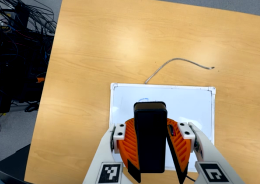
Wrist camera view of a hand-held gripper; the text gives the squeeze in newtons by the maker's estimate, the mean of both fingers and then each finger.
{"total": 10.3, "left": 9.7, "right": 10.9}